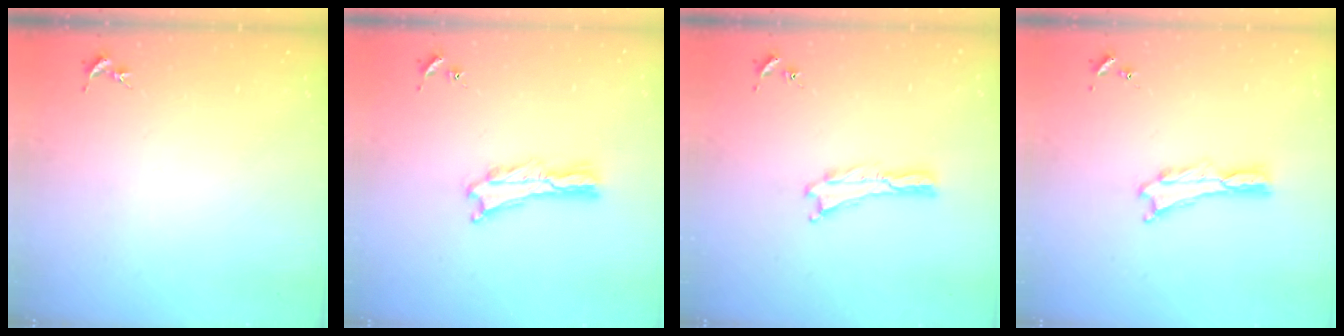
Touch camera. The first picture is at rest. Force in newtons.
{"total": 1.2, "press": 1.1, "slide": 0.3}
{"total": 0.0}
{"total": 0.0}